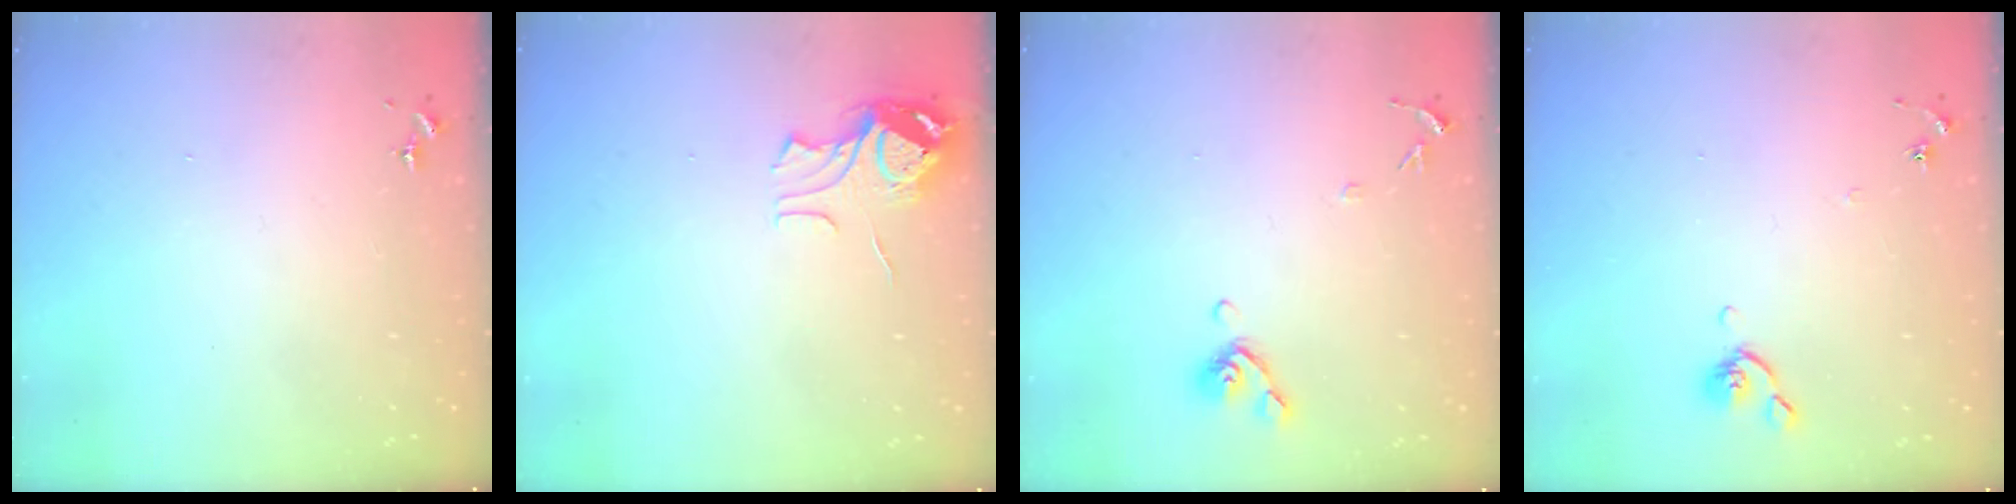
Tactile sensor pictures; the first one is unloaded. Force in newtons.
{"total": 7.7, "press": 7.7, "slide": 0.7}
{"total": 7.7, "press": 7.6, "slide": 1.4}
{"total": 5.0, "press": 4.9, "slide": 0.8}